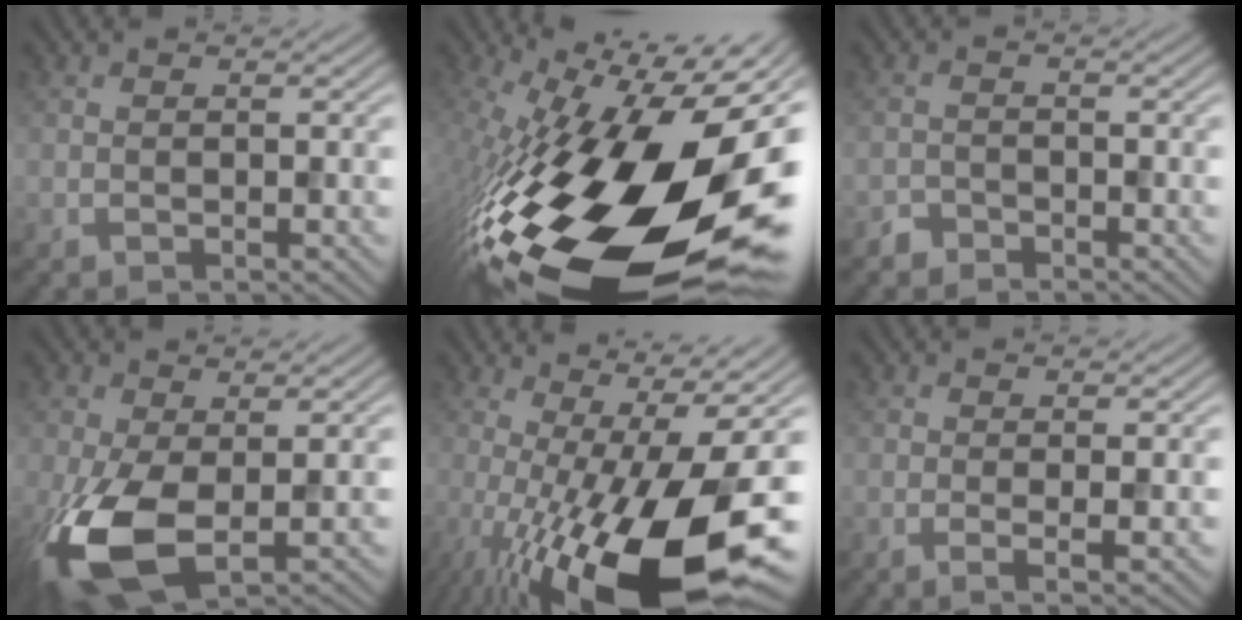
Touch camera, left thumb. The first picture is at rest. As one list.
[{"total": 21.3, "force": [-5.6, 10.2, 17.8], "torque": [-0.354, -0.052, -0.084]}, {"total": 1.6, "force": [-1.4, 0.6, -0.5], "torque": [0.012, -0.001, -0.028]}, {"total": 10.1, "force": [-2.4, 5.2, 8.2], "torque": [-0.200, -0.021, -0.041]}, {"total": 20.1, "force": [-6.5, 5.9, 18.1], "torque": [-0.271, -0.011, -0.110]}, {"total": 2.1, "force": [0.2, 0.4, 2.0], "torque": [-0.033, 0.001, 0.001]}]